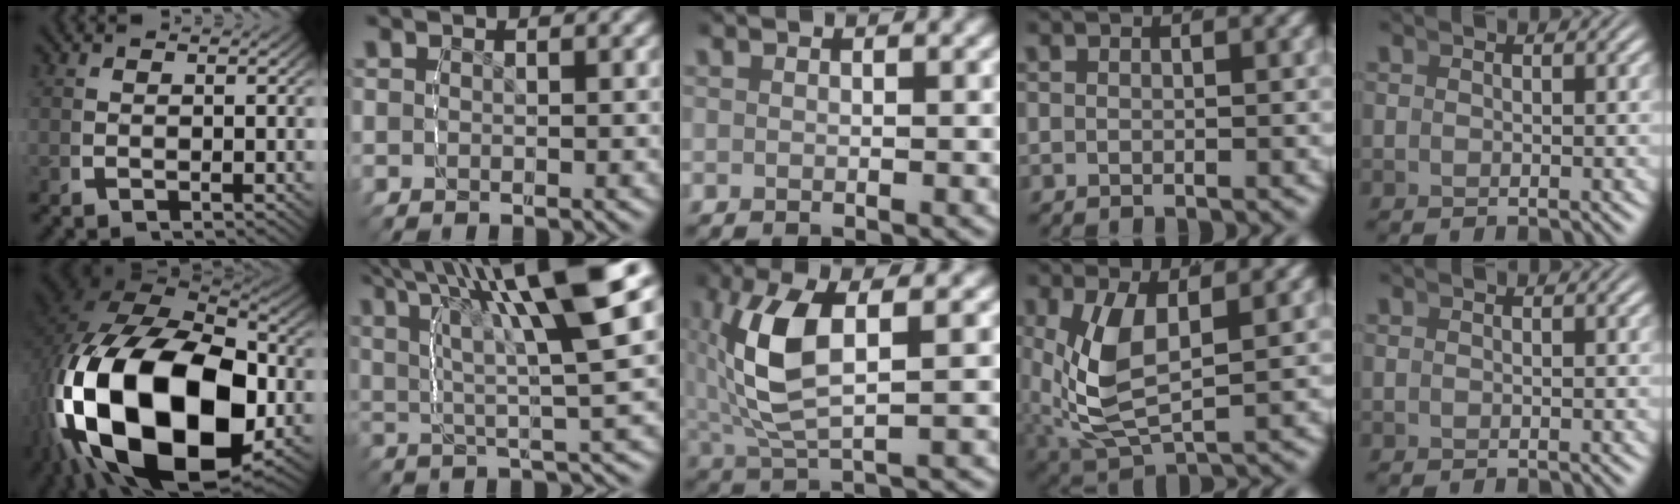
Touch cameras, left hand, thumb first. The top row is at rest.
{"thumb": {"total": 31.2, "force": [-3.7, 19.3, 24.3], "torque": [-0.517, -0.114, -0.002]}, "index": {"total": 9.8, "force": [4.1, 2.6, 8.5], "torque": [-0.129, 0.011, 0.061]}, "middle": {"total": 6.3, "force": [0.8, 2.3, 5.8], "torque": [-0.128, 0.006, 0.017]}, "ring": {"total": 6.0, "force": [0.4, 3.4, 5.0], "torque": [-0.128, -0.029, 0.029]}}